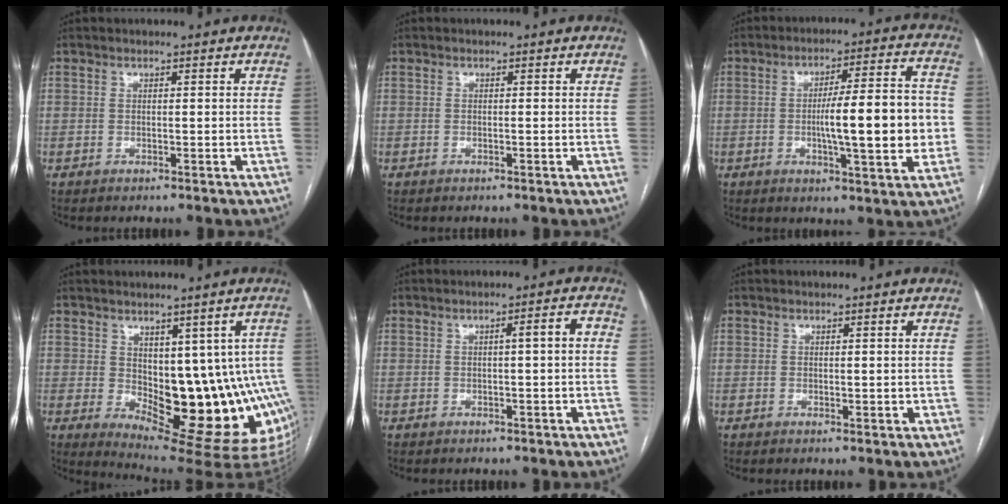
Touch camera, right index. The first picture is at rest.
{"total": 0.0}
{"total": 14.0, "force": [-1.5, 1.8, 13.8], "torque": [-0.204, 0.010, -0.021]}
{"total": 16.5, "force": [-1.4, 7.7, 14.6], "torque": [-0.145, 0.005, 0.003]}
{"total": 2.5, "force": [0.0, 0.3, 2.5], "torque": [-0.035, 0.007, 0.000]}
{"total": 0.9, "force": [0.2, 0.5, 0.8], "torque": [-0.012, -0.005, 0.006]}